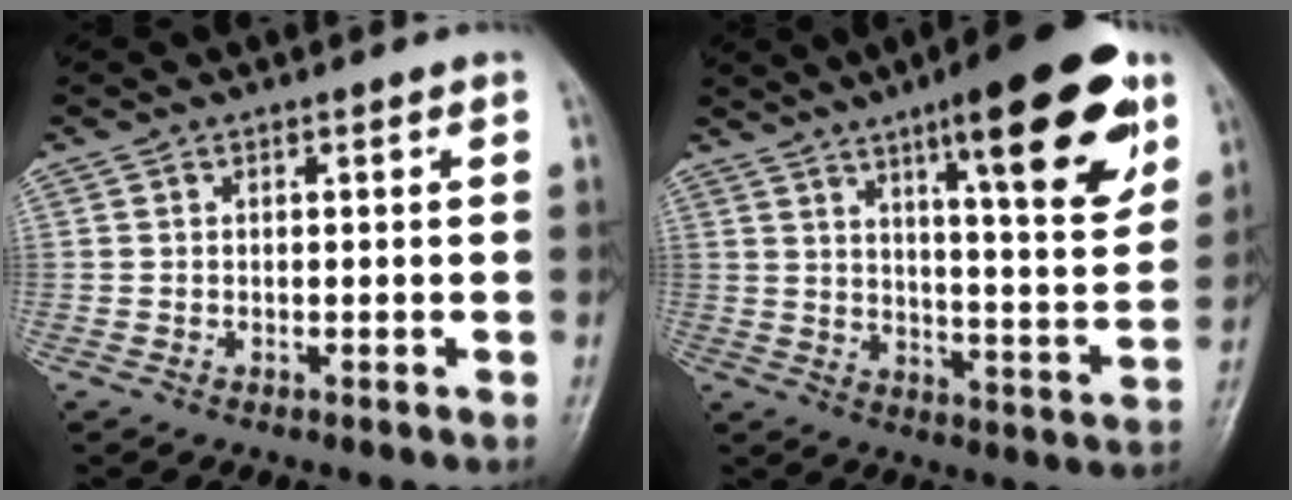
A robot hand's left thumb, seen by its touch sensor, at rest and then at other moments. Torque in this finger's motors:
{"motor_torque": [2.90, 1.71, 1.95, -0.82, 0.14]}